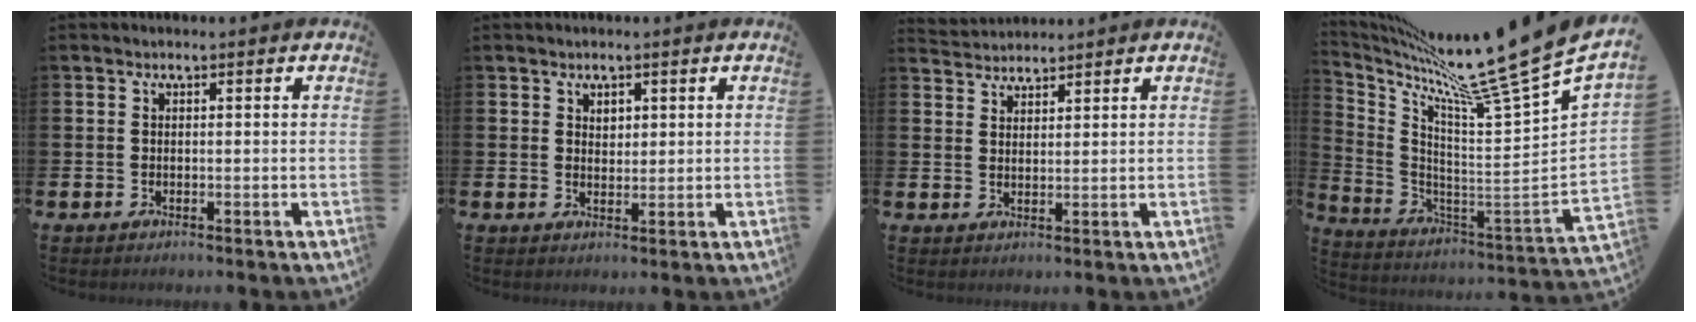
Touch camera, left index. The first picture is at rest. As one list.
[{"total": 1.6, "force": [1.3, 0.9, 0.2], "torque": [0.003, -0.001, 0.024]}, {"total": 2.7, "force": [2.7, 0.3, -0.3], "torque": [-0.002, -0.010, 0.051]}, {"total": 12.6, "force": [11.4, -0.2, 5.5], "torque": [-0.113, -0.108, 0.174]}]